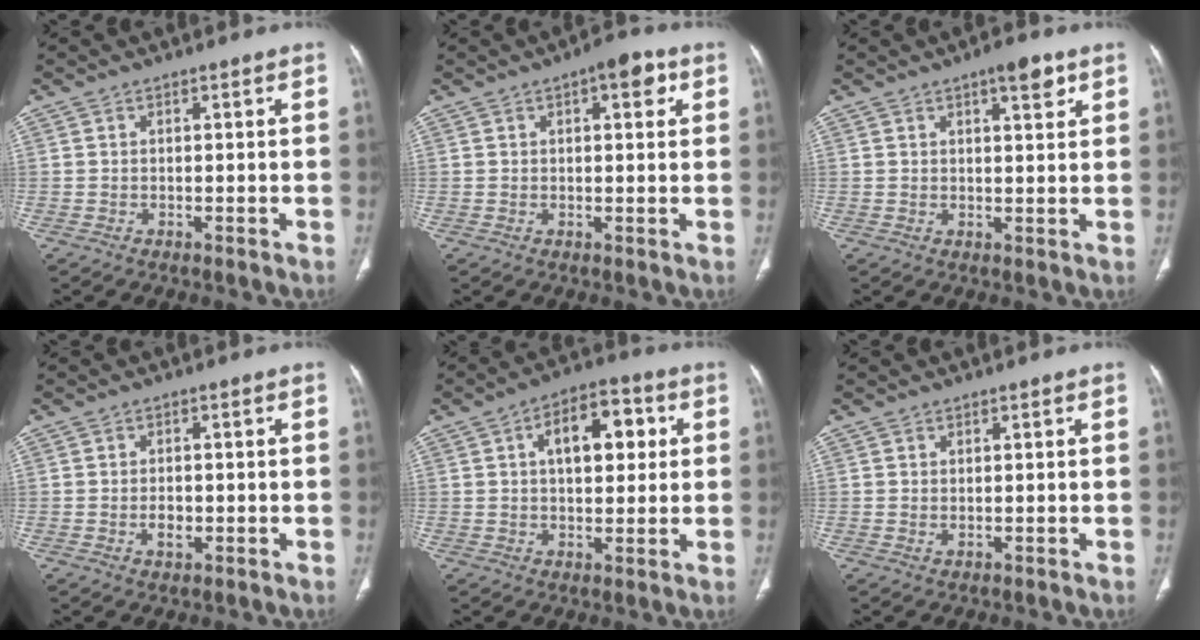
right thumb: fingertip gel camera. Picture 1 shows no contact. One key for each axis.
{"total": 5.3, "fx": 2.2, "fy": 2.3, "fz": 4.3, "tx": -0.039, "ty": 0.004, "tz": 0.021}
{"total": 4.7, "fx": 2.6, "fy": 1.5, "fz": 3.5, "tx": -0.039, "ty": -0.011, "tz": 0.034}
{"total": 2.7, "fx": -0.5, "fy": 1.7, "fz": 2.0, "tx": -0.031, "ty": 0.001, "tz": -0.008}
{"total": 11.3, "fx": 2.8, "fy": 6.2, "fz": 9.0, "tx": -0.103, "ty": 0.015, "tz": 0.038}
{"total": 0.6, "fx": 0.2, "fy": 0.3, "fz": 0.4, "tx": -0.008, "ty": -0.001, "tz": 0.004}